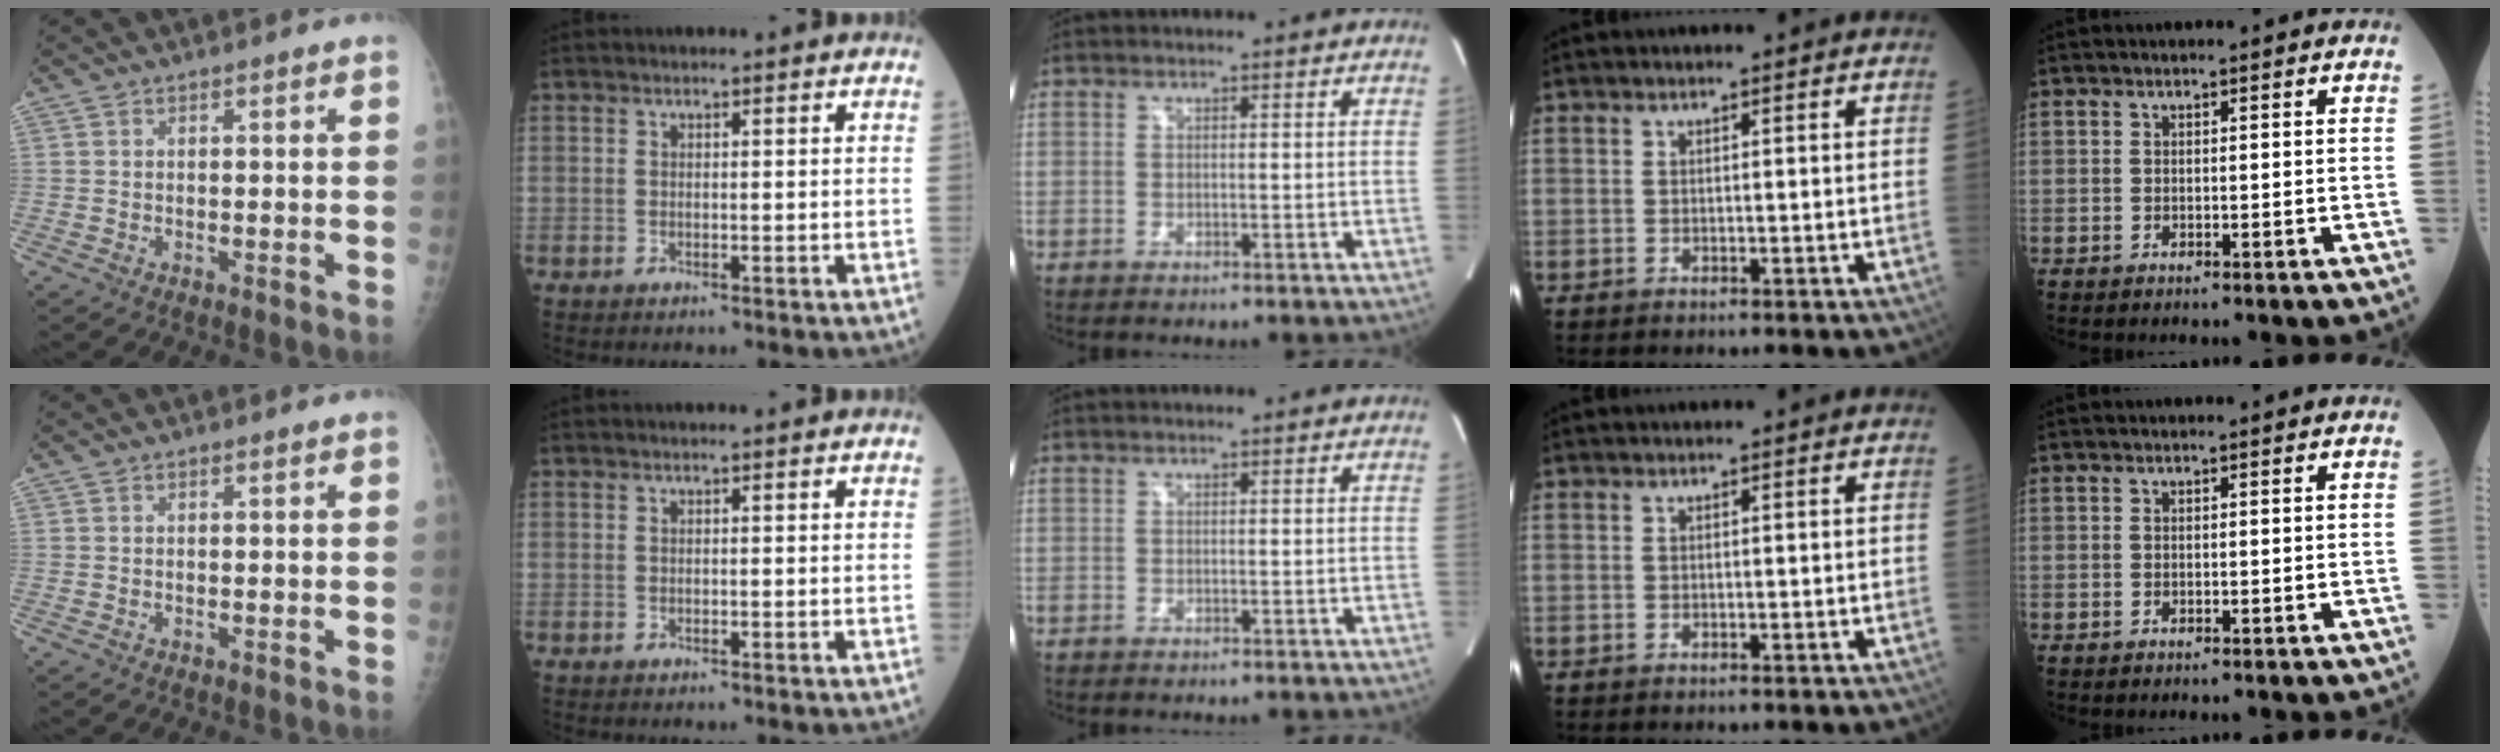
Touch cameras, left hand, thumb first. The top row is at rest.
{}